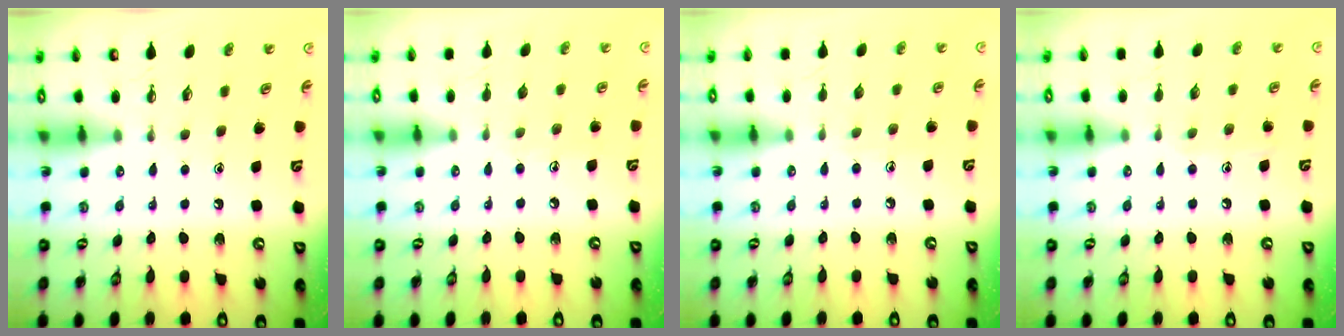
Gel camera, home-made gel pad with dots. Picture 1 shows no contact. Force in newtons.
{"total": 4.8, "press": 4.8, "slide": 0.5}
{"total": 3.7, "press": 3.7, "slide": 0.4}
{"total": 6.4, "press": 6.4, "slide": 0.3}